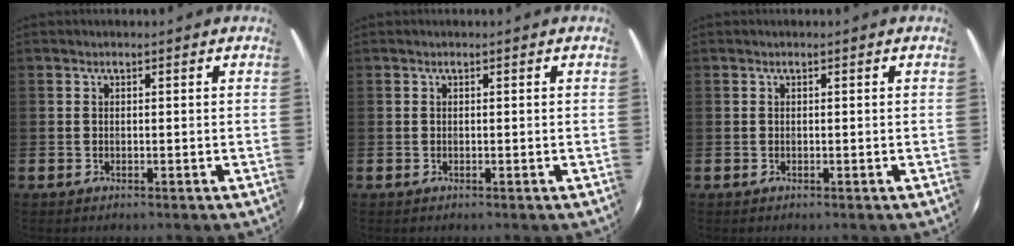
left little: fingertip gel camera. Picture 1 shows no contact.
{"total": 0.0}
{"total": 0.0}